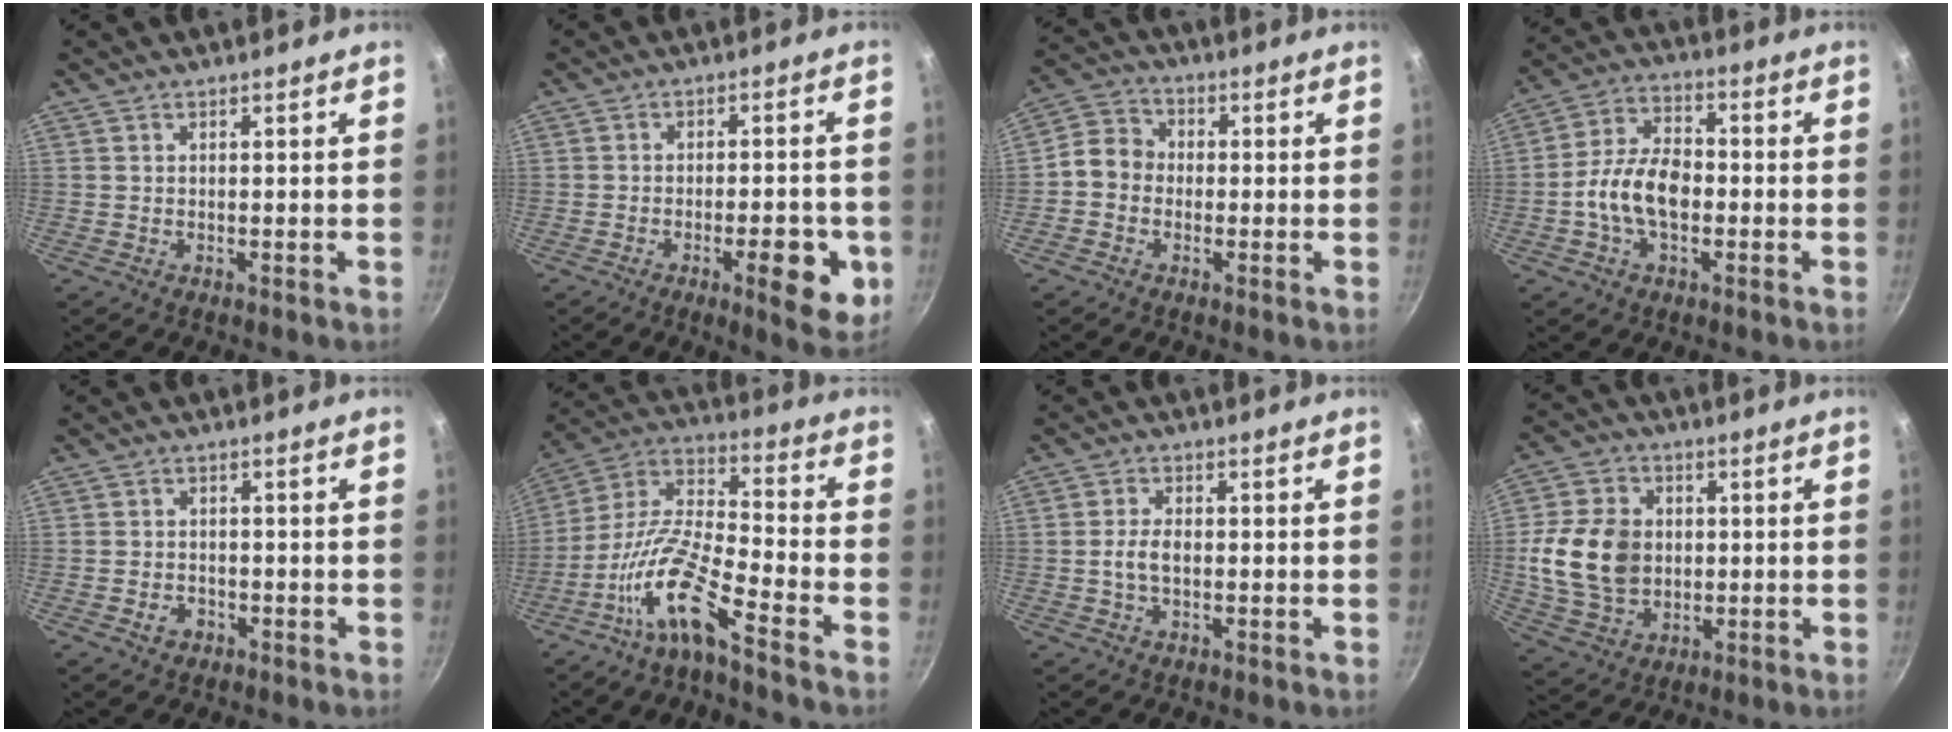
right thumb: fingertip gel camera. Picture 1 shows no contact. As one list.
[{"total": 10.3, "force": [-3.4, 3.4, 9.1], "torque": [-0.096, 0.008, -0.044]}, {"total": 5.9, "force": [-1.0, 5.1, 2.9], "torque": [-0.030, 0.017, -0.041]}, {"total": 11.0, "force": [-2.2, 6.7, 8.4], "torque": [-0.136, 0.034, -0.052]}, {"total": 2.7, "force": [-1.4, 2.0, 1.1], "torque": [-0.014, 0.017, -0.022]}, {"total": 13.7, "force": [-8.4, 2.6, 10.5], "torque": [-0.213, 0.069, -0.181]}, {"total": 2.3, "force": [-0.4, 1.5, 1.7], "torque": [-0.029, 0.011, -0.009]}, {"total": 14.7, "force": [0.5, 11.3, 9.4], "torque": [-0.160, 0.004, 0.015]}]